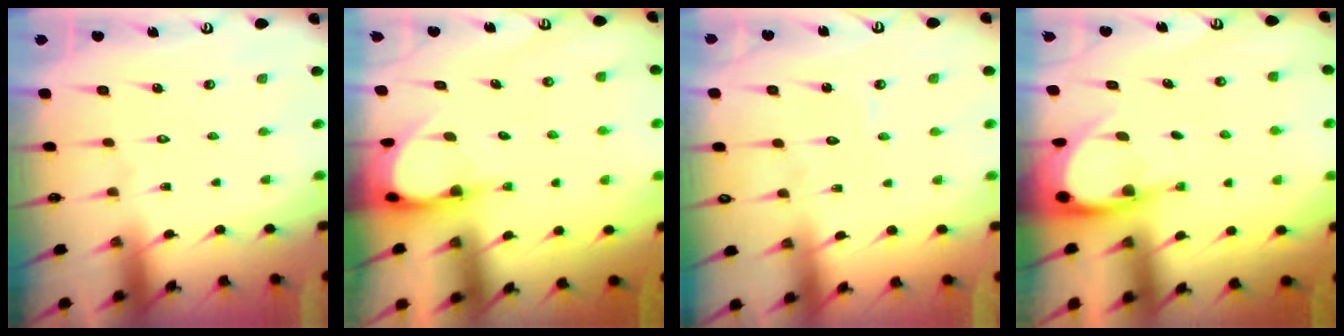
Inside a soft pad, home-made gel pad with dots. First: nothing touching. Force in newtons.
{"total": 4.0, "press": 4.0, "slide": 0.2}
{"total": 3.5, "press": 3.5, "slide": 0.3}
{"total": 4.3, "press": 4.3, "slide": 0.4}